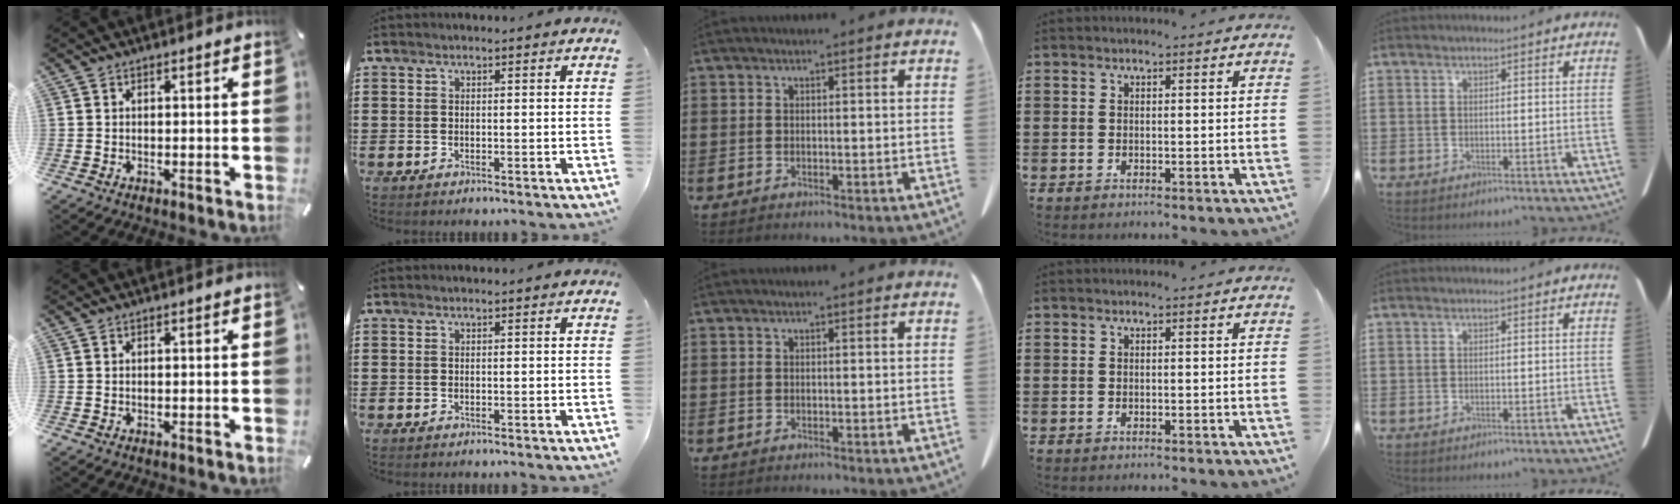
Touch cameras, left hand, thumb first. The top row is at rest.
{}